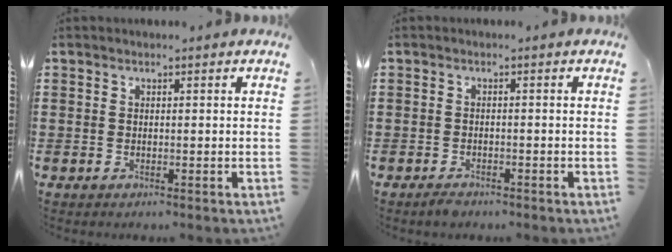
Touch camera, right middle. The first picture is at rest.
{"total": 0.8, "force": [-0.8, 0.2, 0.2], "torque": [-0.007, -0.003, -0.015]}